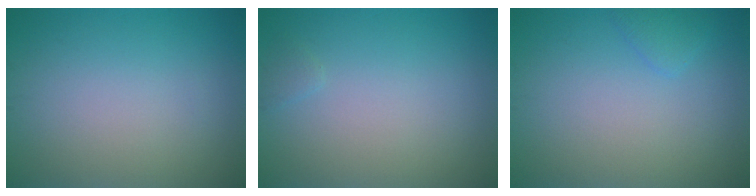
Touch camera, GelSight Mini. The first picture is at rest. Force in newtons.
{"total": 0.6, "press": 0.6, "slide": 0.1}
{"total": 1.1, "press": 1.1, "slide": 0.0}